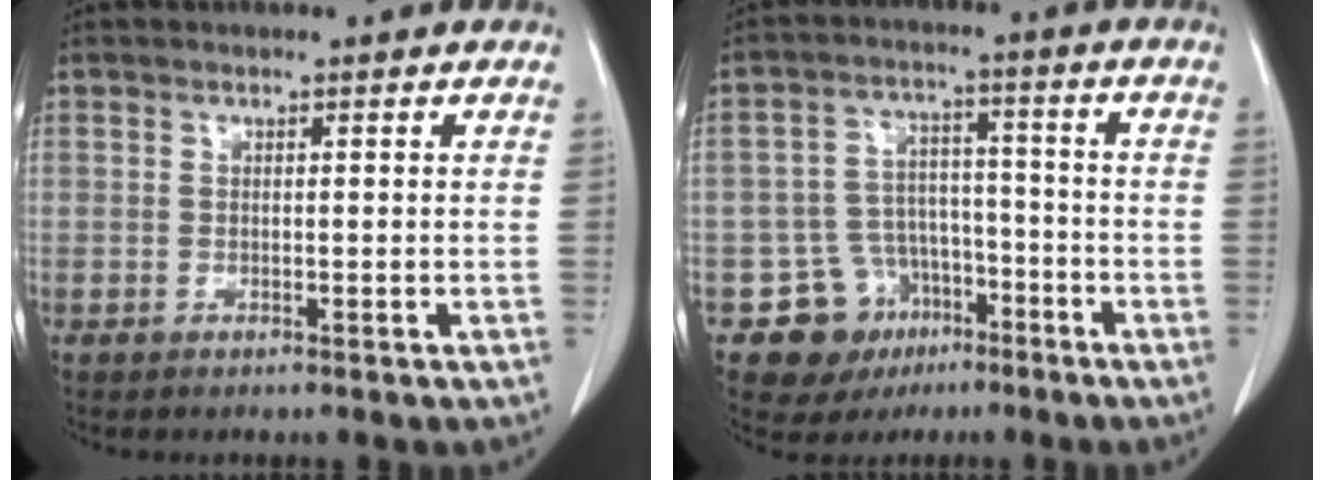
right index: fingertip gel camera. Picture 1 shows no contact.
{"total": 9.5, "force": [-4.9, 7.9, 1.7], "torque": [-0.020, 0.036, -0.064]}